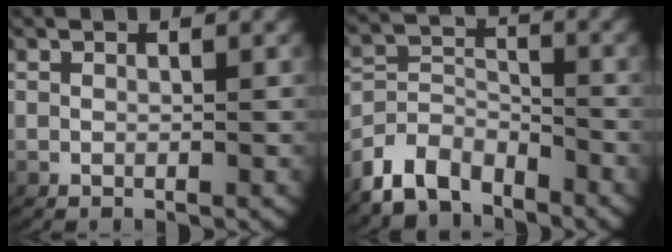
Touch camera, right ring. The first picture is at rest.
{"total": 6.8, "force": [-4.3, 4.6, 2.6], "torque": [-0.059, -0.037, -0.066]}